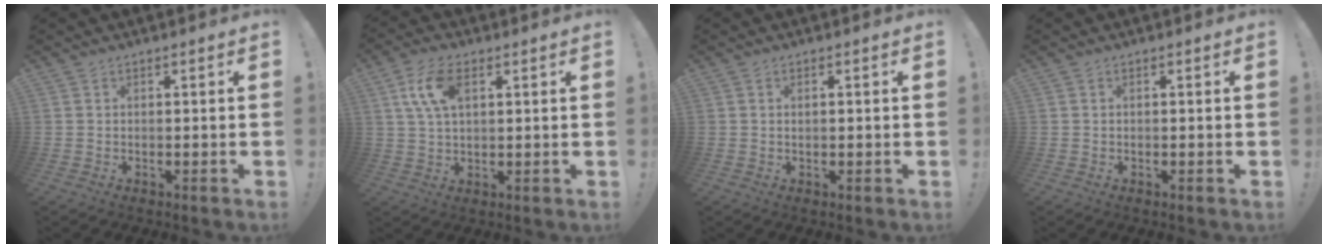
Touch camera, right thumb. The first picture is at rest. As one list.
[{"total": 9.8, "force": [3.4, 5.3, 7.6], "torque": [-0.145, 0.001, 0.061]}, {"total": 0.7, "force": [0.1, 0.3, 0.7], "torque": [-0.018, 0.004, 0.002]}, {"total": 0.0}]